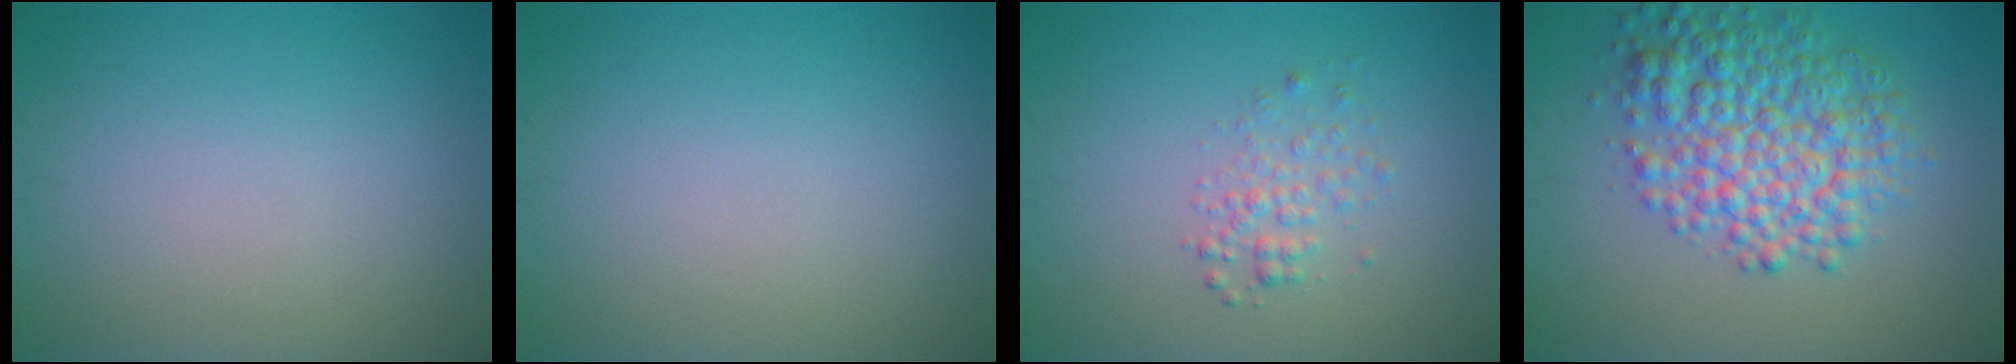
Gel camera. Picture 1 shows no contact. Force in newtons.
{"total": 0.0}
{"total": 1.7, "press": 1.7, "slide": 0.1}
{"total": 7.3, "press": 7.3, "slide": 0.1}